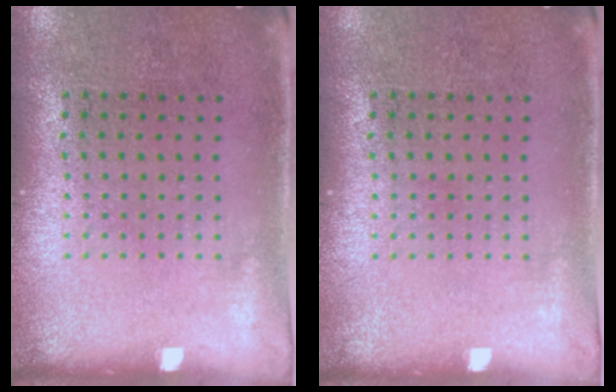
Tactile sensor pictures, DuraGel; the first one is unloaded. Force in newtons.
{"total": 0.0}